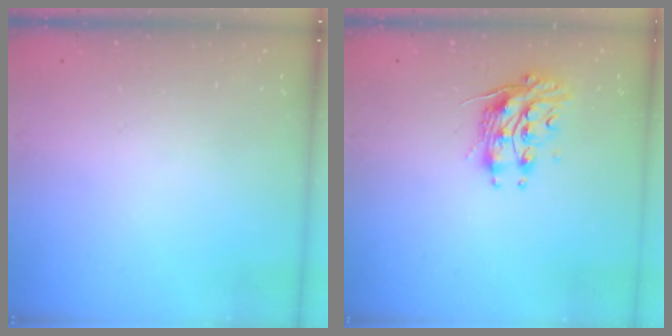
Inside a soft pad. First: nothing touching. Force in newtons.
{"total": 10.9, "press": 10.9, "slide": 0.5}